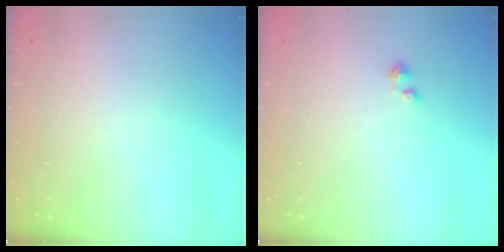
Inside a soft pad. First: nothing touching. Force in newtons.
{"total": 0.0}